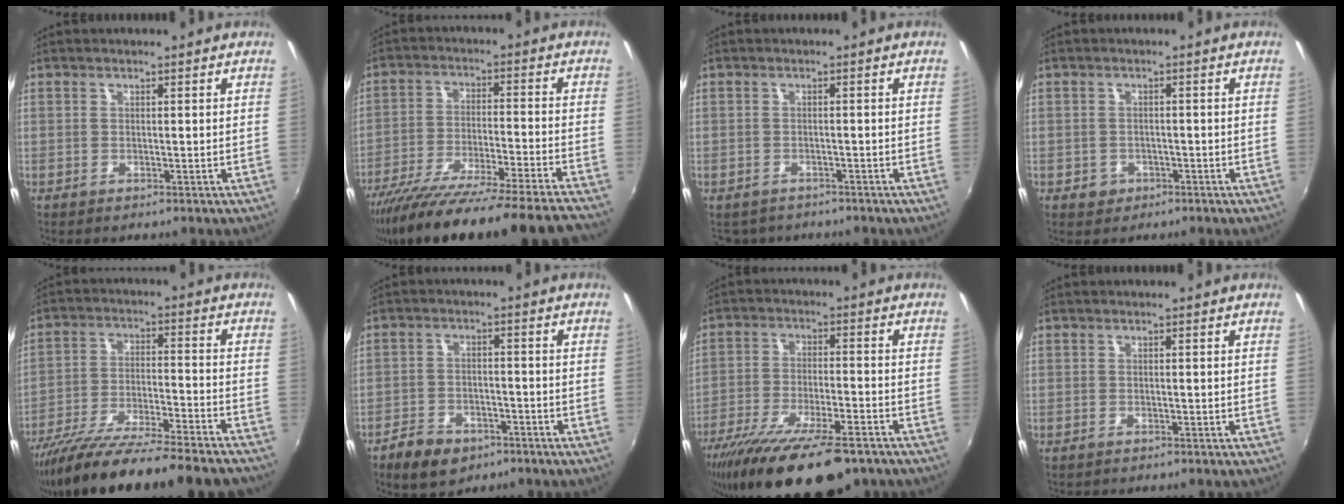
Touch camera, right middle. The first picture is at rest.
{"total": 25.6, "force": [-22.8, -1.1, 11.7], "torque": [-0.201, -0.066, -0.350]}
{"total": 3.4, "force": [-2.9, 1.7, 0.5], "torque": [-0.017, -0.012, -0.045]}
{"total": 2.9, "force": [-1.3, 2.4, 0.7], "torque": [-0.018, 0.000, -0.018]}
{"total": 24.0, "force": [-21.1, 1.8, 11.4], "torque": [-0.205, -0.060, -0.323]}
{"total": 8.3, "force": [-5.6, 4.7, 3.9], "torque": [-0.108, -0.002, -0.088]}
{"total": 20.4, "force": [-15.3, 5.3, 12.5], "torque": [-0.240, -0.054, -0.246]}
{"total": 0.7, "force": [-0.7, 0.3, 0.1], "torque": [-0.005, -0.002, -0.011]}